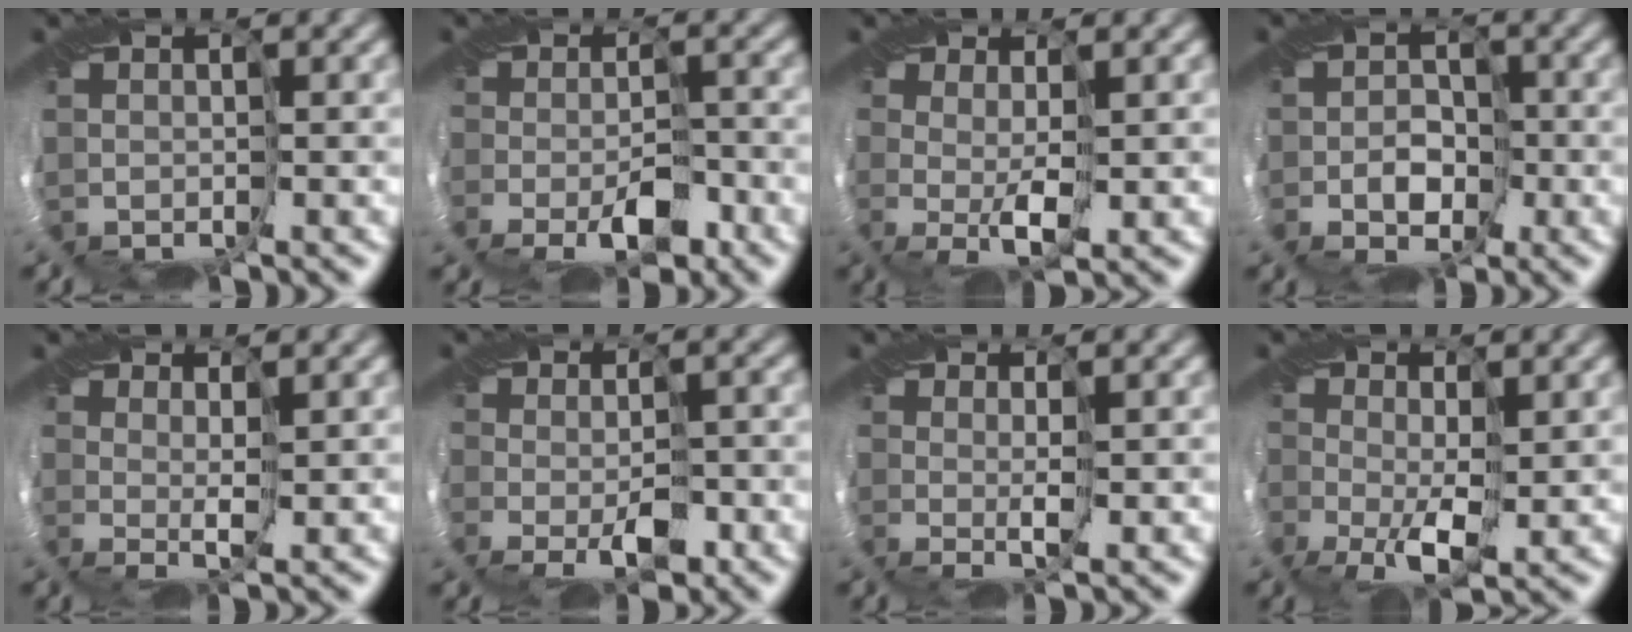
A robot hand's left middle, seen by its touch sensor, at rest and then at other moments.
{"total": 1.8, "force": [-1.6, 0.3, 0.7], "torque": [-0.002, -0.005, -0.026]}
{"total": 1.3, "force": [0.5, -1.0, 0.7], "torque": [-0.015, -0.003, 0.011]}
{"total": 2.6, "force": [-1.5, 1.9, 1.0], "torque": [0.007, 0.004, -0.031]}
{"total": 1.8, "force": [1.2, -1.3, -0.4], "torque": [0.002, -0.002, 0.025]}
{"total": 1.1, "force": [-0.9, -0.2, 0.6], "torque": [-0.003, -0.003, -0.013]}
{"total": 1.6, "force": [0.7, -1.4, -0.2], "torque": [-0.001, -0.004, 0.015]}
{"total": 0.6, "force": [0.3, 0.0, 0.6], "torque": [-0.012, -0.004, 0.010]}